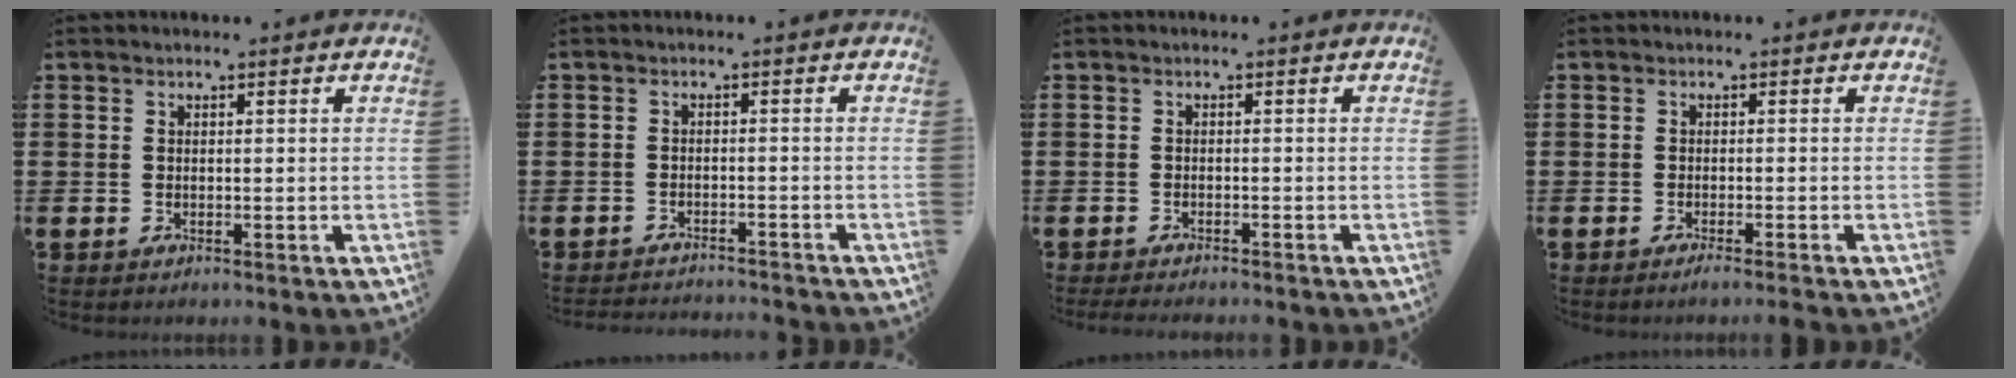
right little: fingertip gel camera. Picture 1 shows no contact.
{"total": 1.8, "force": [-1.7, -0.1, -0.1], "torque": [-0.002, 0.004, -0.038]}
{"total": 1.0, "force": [-1.0, 0.0, 0.4], "torque": [-0.006, -0.001, -0.019]}
{"total": 1.0, "force": [-0.8, -0.1, 0.6], "torque": [-0.009, -0.003, -0.015]}